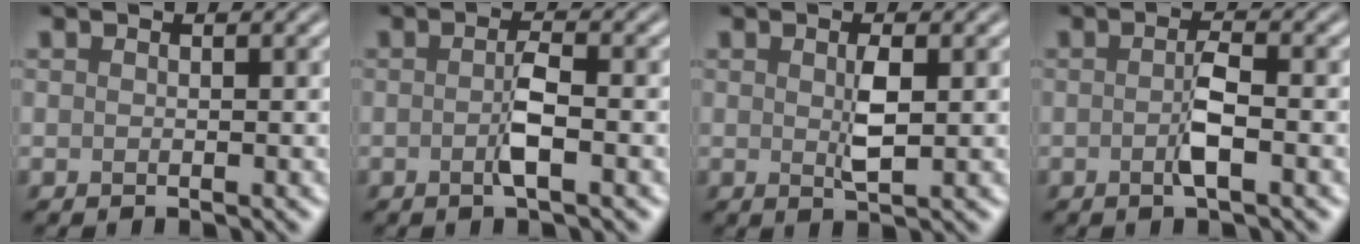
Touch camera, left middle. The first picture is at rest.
{"total": 2.2, "force": [-0.4, 0.3, 2.2], "torque": [-0.042, 0.000, -0.012]}
{"total": 2.1, "force": [0.4, 0.6, 2.0], "torque": [-0.044, -0.003, 0.006]}
{"total": 2.3, "force": [-0.4, 0.4, 2.2], "torque": [-0.043, -0.001, -0.012]}